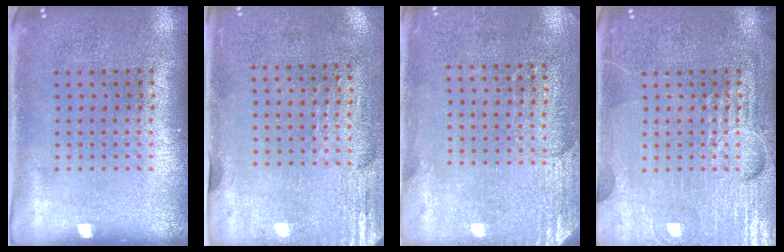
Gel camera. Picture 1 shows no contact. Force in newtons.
{"total": 2.9, "press": 2.5, "slide": 1.5}
{"total": 2.8, "press": 2.5, "slide": 1.3}
{"total": 6.2, "press": 6.1, "slide": 0.8}